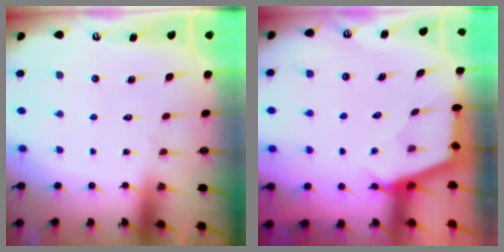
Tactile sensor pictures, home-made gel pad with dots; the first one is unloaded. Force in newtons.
{"total": 2.9, "press": 2.8, "slide": 0.4}